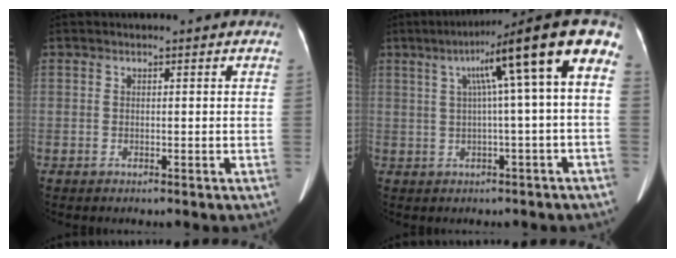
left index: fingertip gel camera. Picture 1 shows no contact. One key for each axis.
{"total": 11.7, "fx": 3.0, "fy": -0.6, "fz": 11.3, "tx": -0.151, "ty": 0.039, "tz": 0.036}